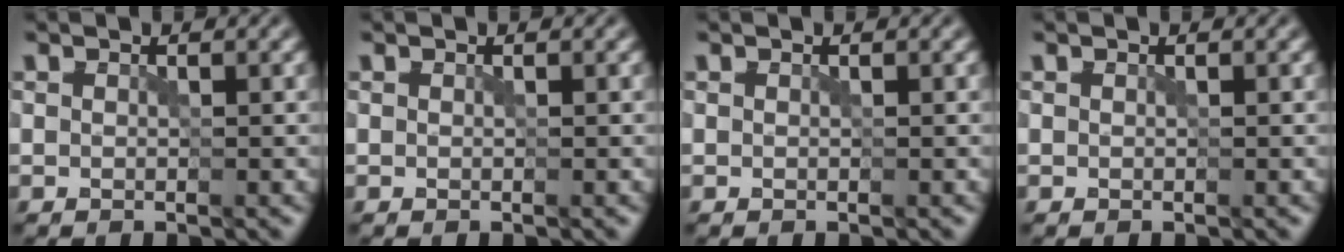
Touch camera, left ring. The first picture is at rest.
{"total": 0.0}
{"total": 0.0}
{"total": 0.0}